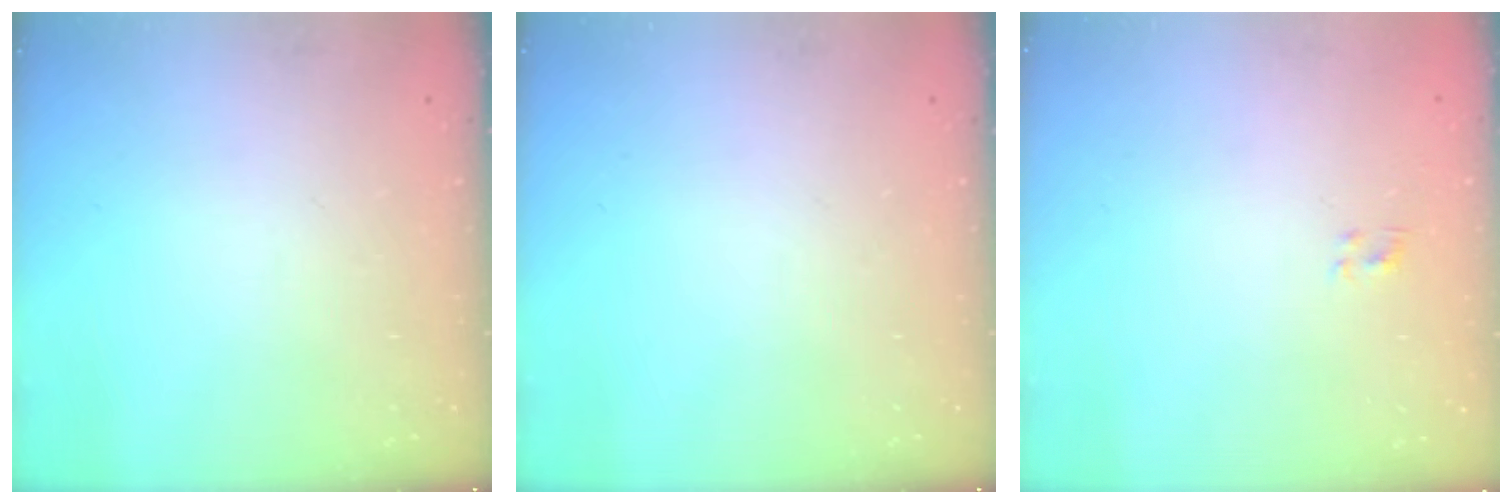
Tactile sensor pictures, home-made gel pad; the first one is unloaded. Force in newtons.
{"total": 0.0}
{"total": 0.5, "press": 0.3, "slide": 0.4}